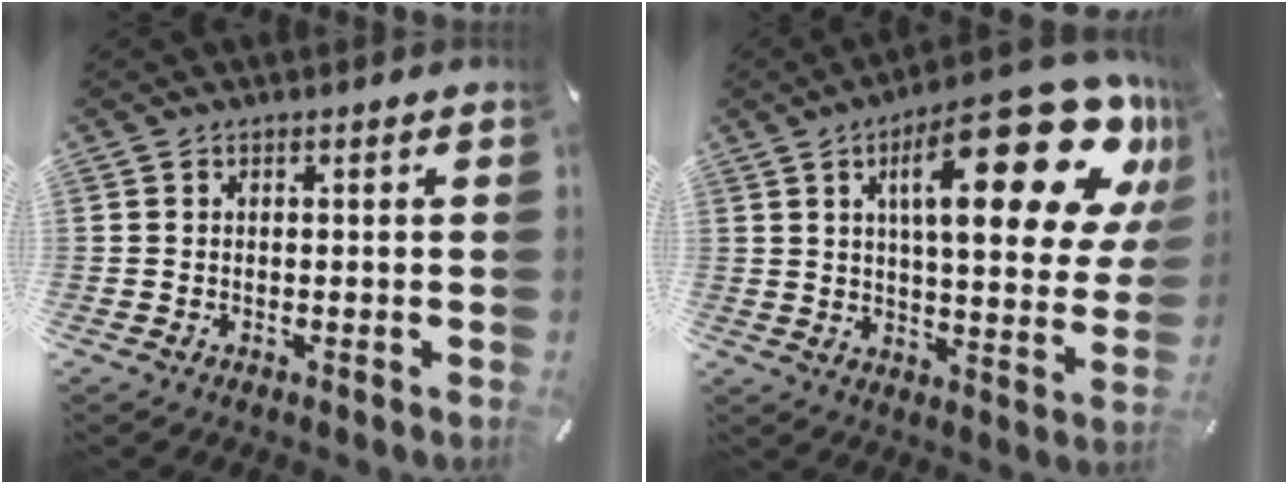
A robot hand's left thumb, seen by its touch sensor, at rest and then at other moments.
{"total": 28.2, "force": [13.1, 9.7, 23.0], "torque": [-0.339, -0.067, 0.205]}